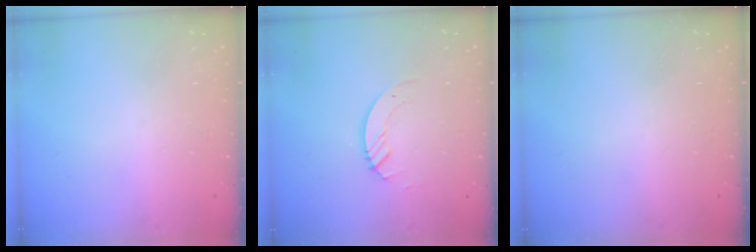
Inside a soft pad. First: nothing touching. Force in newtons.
{"total": 2.9, "press": 2.9, "slide": 0.3}
{"total": 0.0}